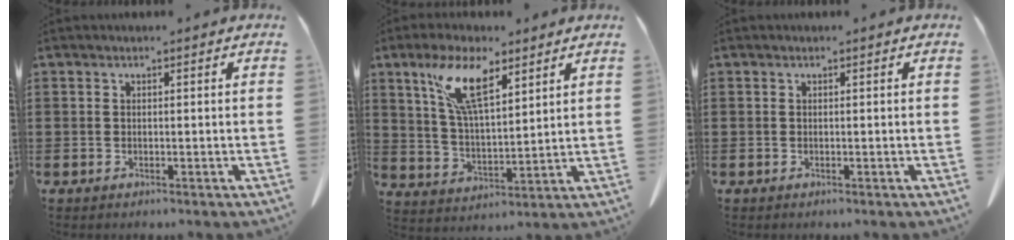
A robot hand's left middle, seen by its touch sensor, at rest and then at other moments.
{"total": 10.6, "force": [6.4, 3.5, 7.7], "torque": [-0.164, -0.004, 0.117]}
{"total": 0.0}